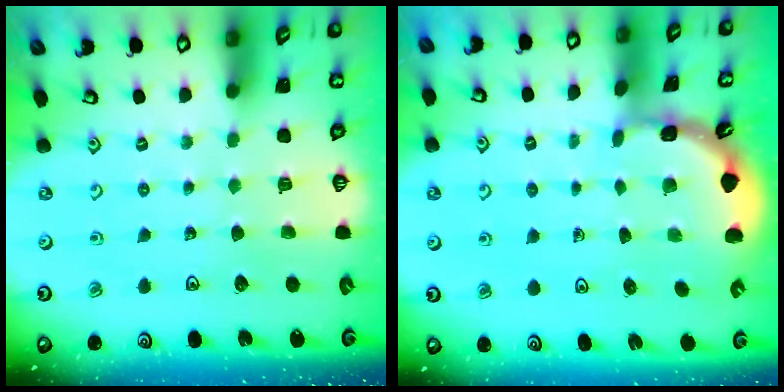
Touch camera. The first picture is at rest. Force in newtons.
{"total": 1.7, "press": 1.6, "slide": 0.1}